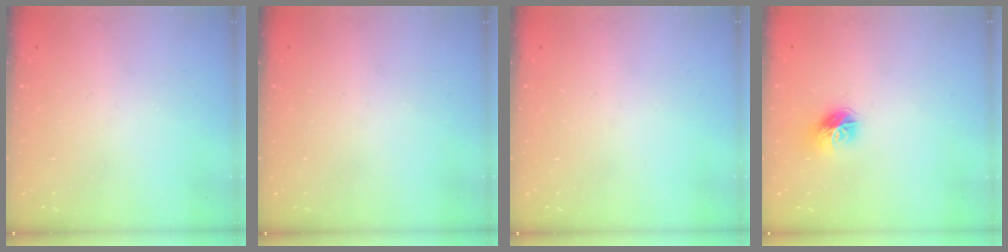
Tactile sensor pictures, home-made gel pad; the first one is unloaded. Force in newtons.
{"total": 0.0}
{"total": 0.0}
{"total": 9.4, "press": 9.4, "slide": 0.5}